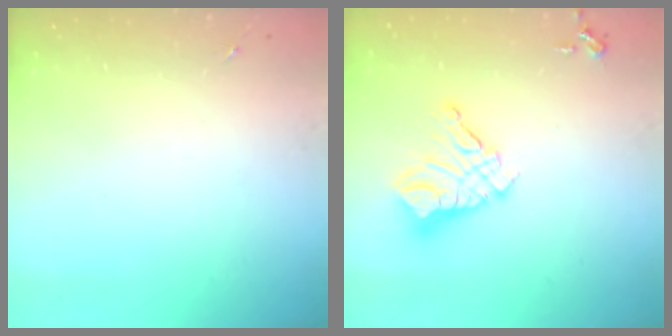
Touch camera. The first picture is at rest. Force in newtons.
{"total": 14.6, "press": 14.5, "slide": 1.6}